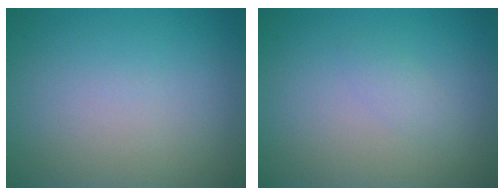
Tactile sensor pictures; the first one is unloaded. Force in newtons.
{"total": 1.0, "press": 1.0, "slide": 0.0}